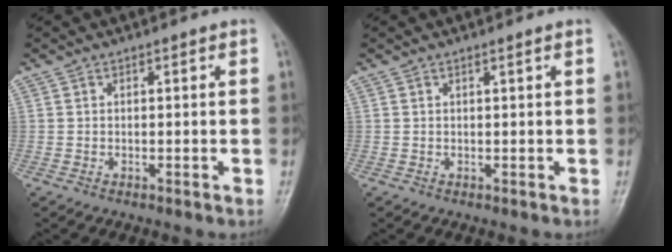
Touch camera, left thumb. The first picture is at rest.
{"total": 0.6, "force": [0.3, -0.1, 0.5], "torque": [-0.011, -0.001, 0.008]}